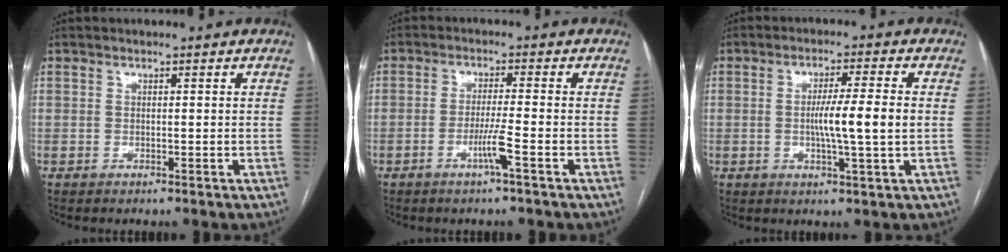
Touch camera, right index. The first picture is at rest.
{"total": 4.1, "force": [-1.9, -0.8, 3.5], "torque": [-0.068, -0.008, -0.037]}
{"total": 7.0, "force": [-0.3, -0.5, 6.9], "torque": [-0.118, -0.003, -0.005]}